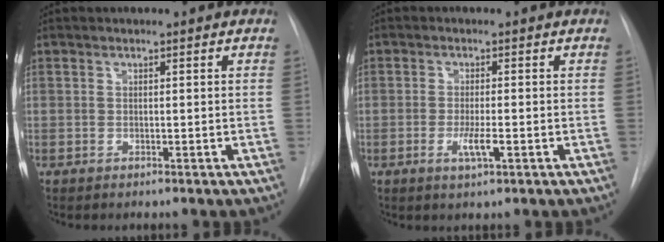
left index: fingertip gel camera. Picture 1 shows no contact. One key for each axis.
{"total": 3.1, "fx": -1.0, "fy": 0.3, "fz": 2.9, "tx": -0.055, "ty": -0.005, "tz": -0.015}